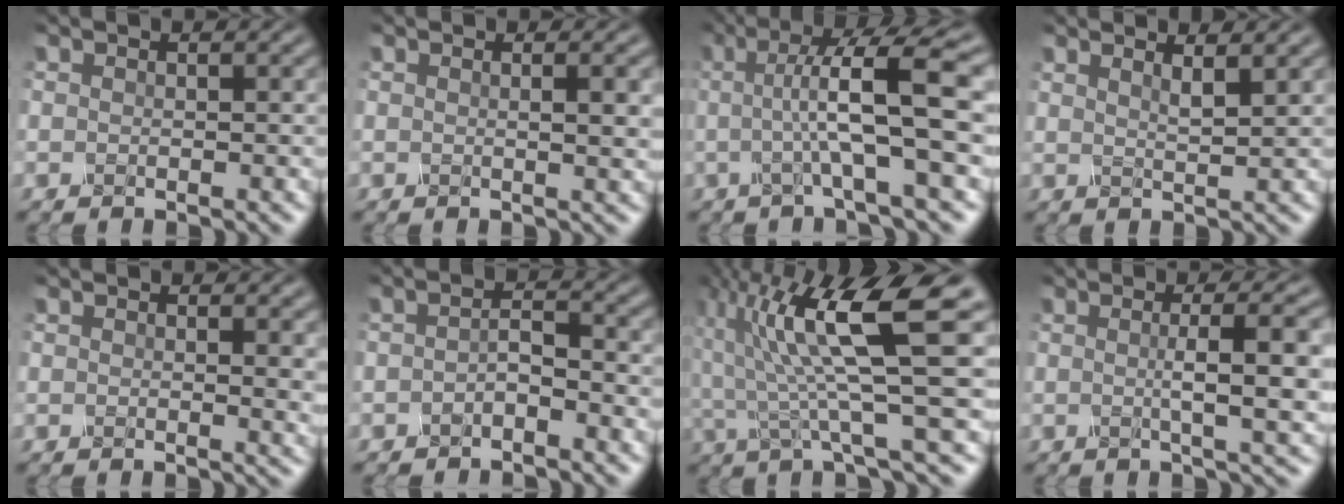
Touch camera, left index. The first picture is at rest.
{"total": 2.8, "force": [0.4, 0.8, 2.6], "torque": [-0.026, 0.012, 0.001]}
{"total": 8.6, "force": [0.6, 1.1, 8.5], "torque": [-0.115, 0.012, 0.014]}
{"total": 2.1, "force": [1.5, 0.3, 1.4], "torque": [-0.012, 0.011, 0.015]}
{"total": 2.3, "force": [0.7, 0.8, 2.1], "torque": [-0.013, 0.005, 0.012]}
{"total": 1.3, "force": [-1.1, -0.1, 0.7], "torque": [-0.024, 0.002, -0.014]}
{"total": 10.1, "force": [1.9, 1.6, 9.8], "torque": [-0.177, 0.011, 0.043]}
{"total": 5.6, "force": [0.1, 0.9, 5.5], "torque": [-0.081, 0.011, 0.008]}